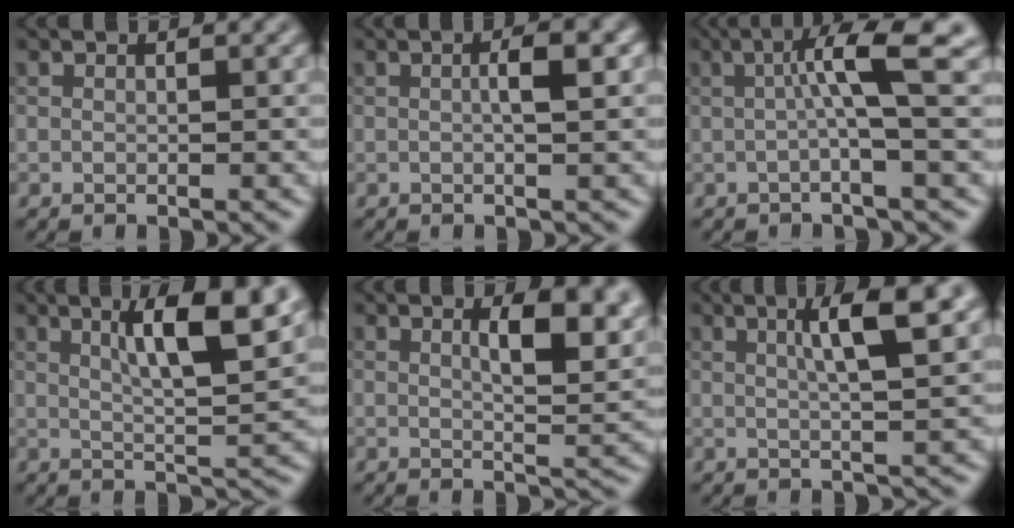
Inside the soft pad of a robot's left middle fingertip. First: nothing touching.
{"total": 2.1, "force": [0.2, 0.3, 2.1], "torque": [-0.037, 0.005, 0.002]}
{"total": 5.2, "force": [0.6, 0.4, 5.1], "torque": [-0.090, 0.010, 0.006]}
{"total": 7.5, "force": [3.1, 1.5, 6.7], "torque": [-0.098, 0.005, 0.052]}
{"total": 6.1, "force": [2.1, 2.2, 5.3], "torque": [-0.070, 0.000, 0.033]}
{"total": 5.3, "force": [1.8, 1.0, 4.9], "torque": [-0.070, 0.008, 0.026]}